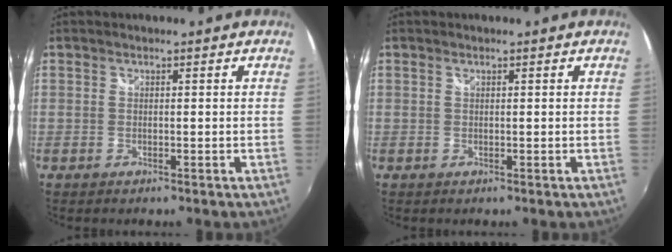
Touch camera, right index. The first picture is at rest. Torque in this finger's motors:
{"motor_torque": [0.47, 0.32, 0.03, 0.00]}